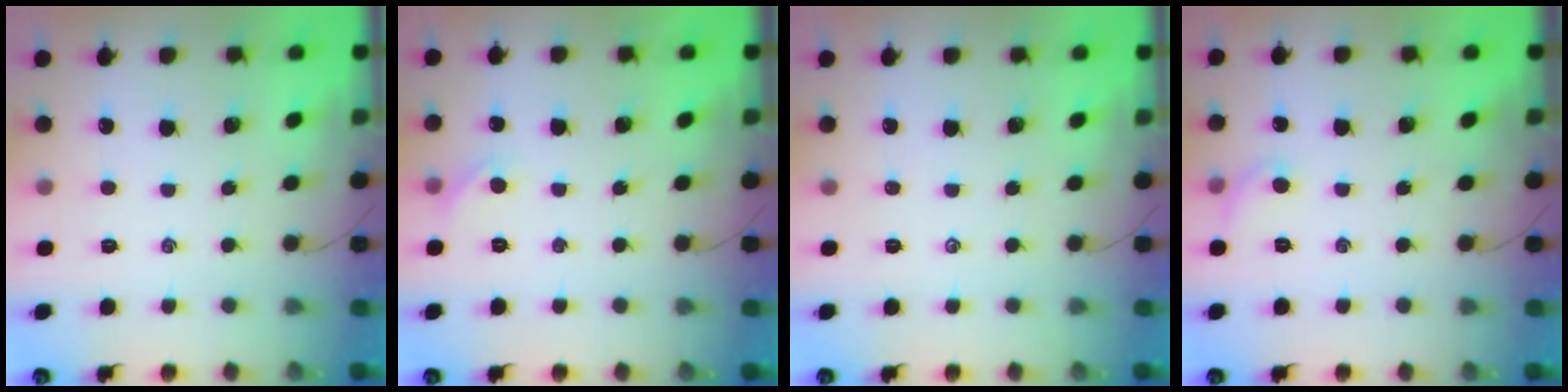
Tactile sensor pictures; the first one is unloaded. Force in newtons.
{"total": 4.7, "press": 4.5, "slide": 1.5}
{"total": 0.0}
{"total": 4.6, "press": 4.4, "slide": 1.2}